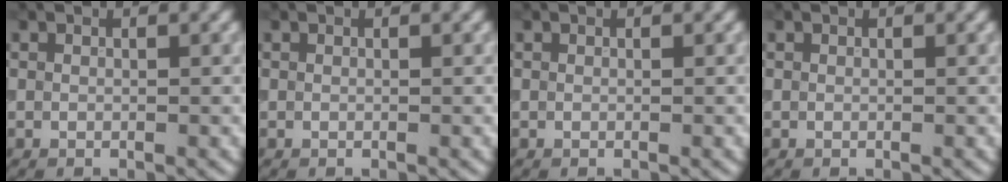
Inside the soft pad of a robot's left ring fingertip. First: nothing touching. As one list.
[{"total": 0.0}, {"total": 0.0}, {"total": 0.0}]